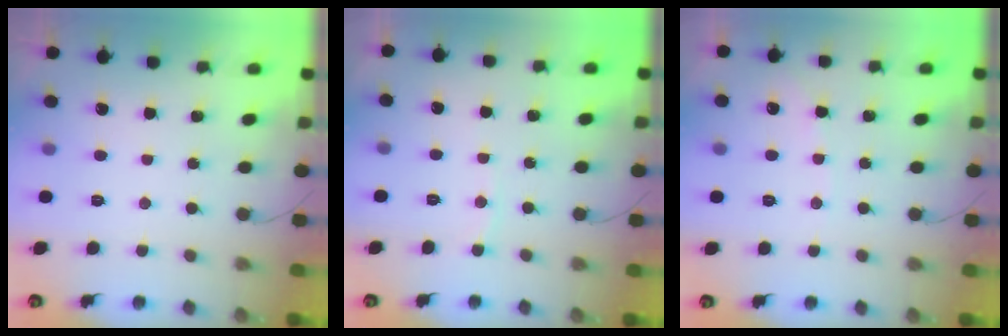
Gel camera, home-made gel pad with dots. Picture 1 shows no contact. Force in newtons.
{"total": 3.2, "press": 3.2, "slide": 0.4}
{"total": 3.6, "press": 3.6, "slide": 0.4}